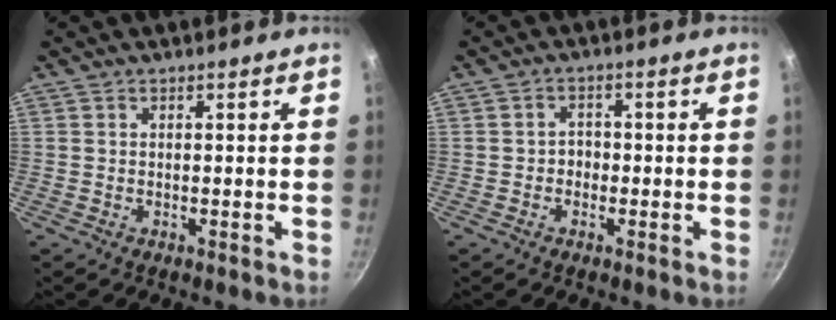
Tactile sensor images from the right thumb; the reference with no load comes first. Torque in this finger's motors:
{"motor_torque": [-0.31, 0.24, -0.25, 0.01, -0.01]}